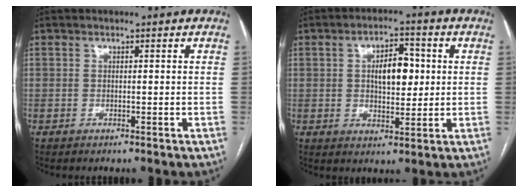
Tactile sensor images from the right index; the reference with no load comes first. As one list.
[{"total": 7.0, "force": [1.1, 3.2, 6.1], "torque": [-0.100, 0.012, 0.020]}]